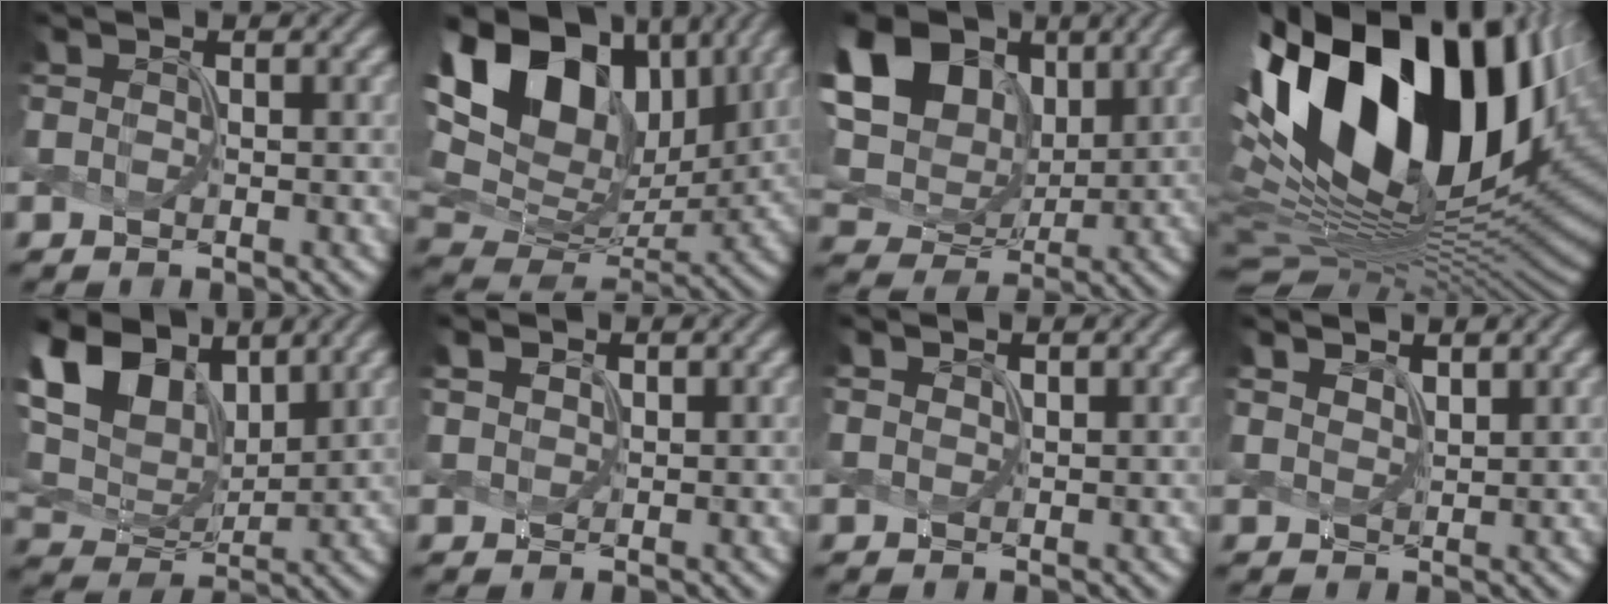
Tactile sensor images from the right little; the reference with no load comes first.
{"total": 16.6, "force": [6.5, 11.0, 10.6], "torque": [-0.210, 0.040, 0.122]}
{"total": 14.4, "force": [5.8, 10.1, 8.5], "torque": [-0.186, 0.040, 0.093]}
{"total": 20.9, "force": [5.8, 11.9, 16.1], "torque": [-0.298, 0.024, 0.122]}
{"total": 10.8, "force": [4.8, 6.8, 6.9], "torque": [-0.170, 0.021, 0.090]}
{"total": 1.0, "force": [0.8, 0.4, 0.2], "torque": [-0.011, 0.004, 0.025]}
{"total": 0.6, "force": [0.6, 0.1, 0.1], "torque": [-0.001, -0.002, 0.012]}
{"total": 2.3, "force": [2.0, 0.7, 1.1], "torque": [-0.007, 0.010, 0.025]}